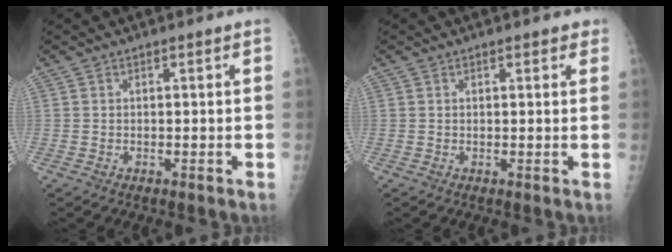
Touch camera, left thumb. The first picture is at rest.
{"total": 1.8, "force": [1.1, 0.9, 1.1], "torque": [-0.003, -0.002, 0.009]}